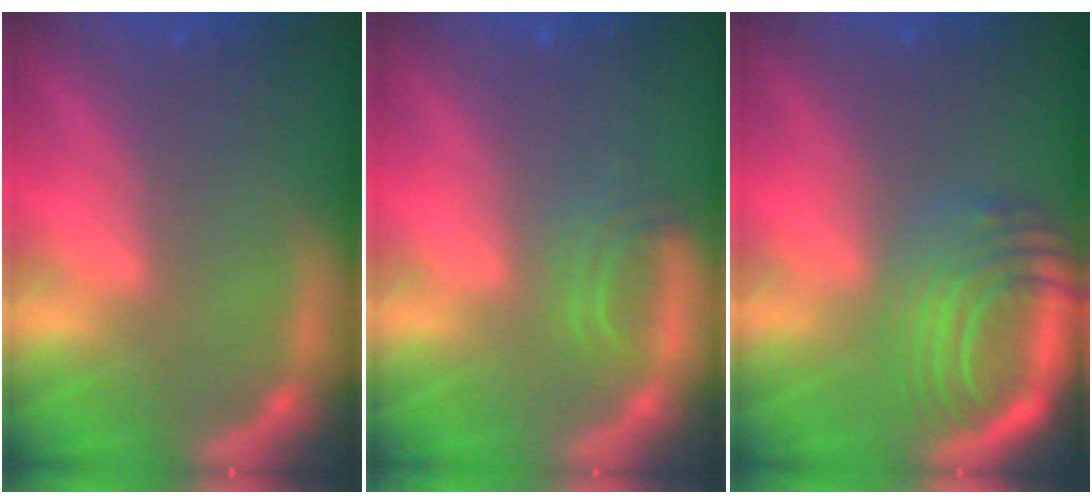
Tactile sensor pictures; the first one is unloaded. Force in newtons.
{"total": 2.5}
{"total": 9.0}